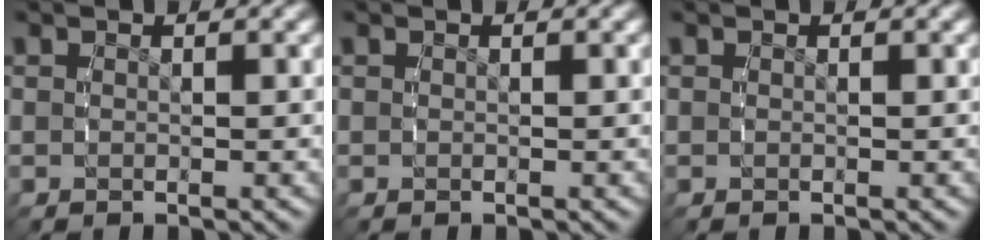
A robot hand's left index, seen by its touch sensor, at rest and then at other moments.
{"total": 0.0}
{"total": 0.0}